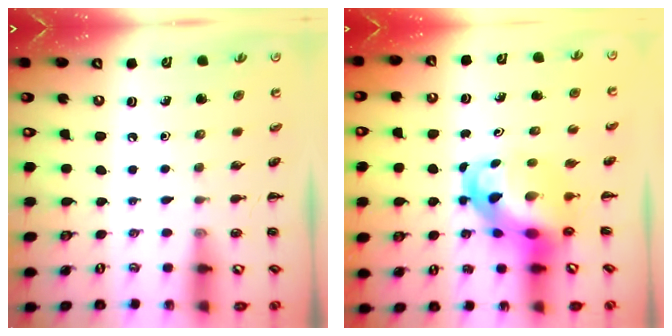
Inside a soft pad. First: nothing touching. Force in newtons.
{"total": 6.5, "press": 6.2, "slide": 1.8}